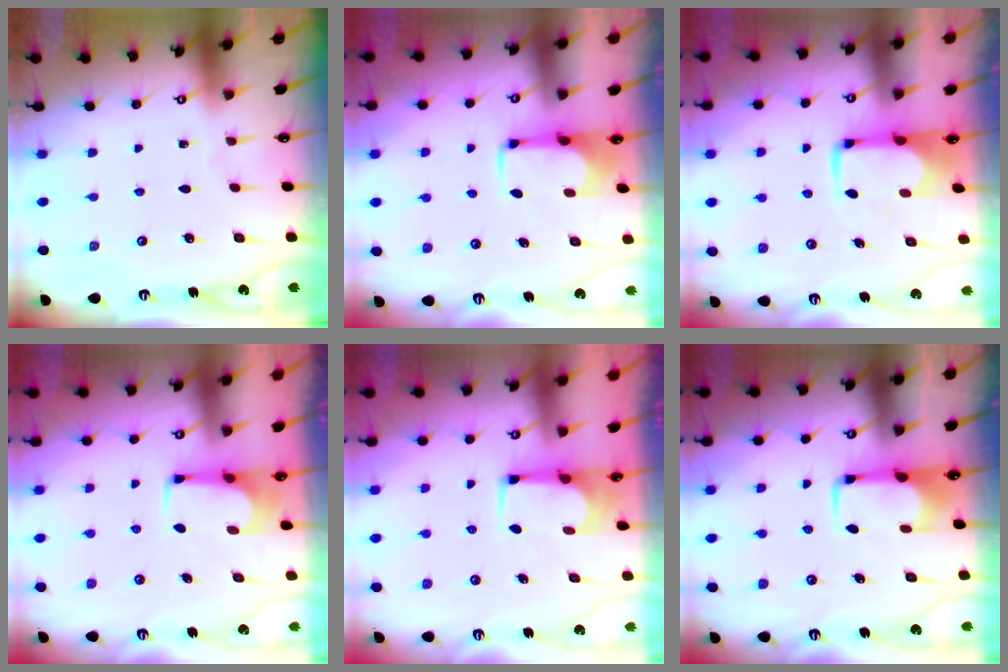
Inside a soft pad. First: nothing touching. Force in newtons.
{"total": 1.5, "press": 1.4, "slide": 0.6}
{"total": 0.6, "press": 0.3, "slide": 0.5}
{"total": 3.7, "press": 3.7, "slide": 0.3}
{"total": 1.8, "press": 1.7, "slide": 0.4}
{"total": 6.6, "press": 6.6, "slide": 1.0}